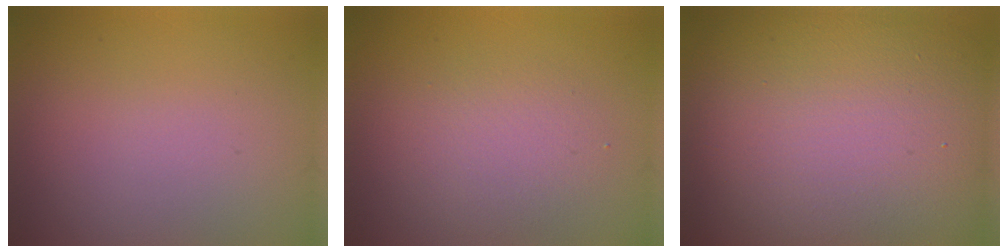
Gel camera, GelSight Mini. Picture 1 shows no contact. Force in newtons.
{"total": 2.5, "press": 2.4, "slide": 0.1}
{"total": 18.5, "press": 18.5, "slide": 0.7}